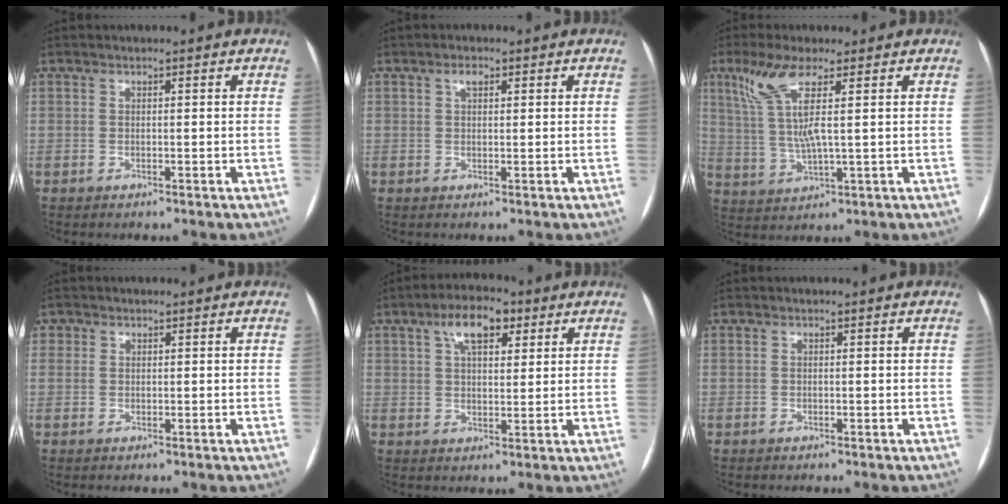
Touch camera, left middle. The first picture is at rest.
{"total": 1.5, "force": [0.7, 0.8, 1.1], "torque": [-0.022, 0.007, 0.013]}
{"total": 7.9, "force": [3.3, 0.6, 7.2], "torque": [-0.166, 0.003, 0.070]}
{"total": 0.0}
{"total": 7.4, "force": [3.8, 3.2, 5.5], "torque": [-0.099, 0.021, 0.063]}
{"total": 0.0}